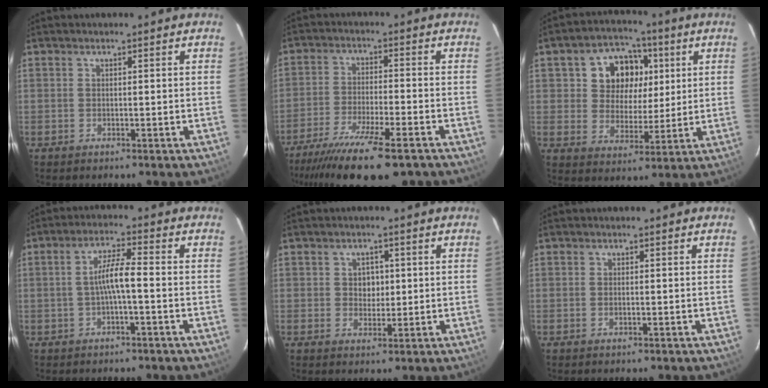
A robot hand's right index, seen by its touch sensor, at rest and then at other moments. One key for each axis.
{"total": 16.4, "fx": -12.5, "fy": 2.9, "fz": 10.2, "tx": -0.207, "ty": -0.042, "tz": -0.210}
{"total": 11.3, "fx": 3.3, "fy": 9.3, "fz": 5.4, "tx": -0.113, "ty": 0.026, "tz": 0.058}
{"total": 4.9, "fx": -1.1, "fy": 0.3, "fz": 4.8, "tx": -0.094, "ty": 0.009, "tz": -0.019}
{"total": 3.2, "fx": 0.4, "fy": 2.8, "fz": 1.5, "tx": -0.021, "ty": 0.007, "tz": 0.006}
{"total": 0.6, "fx": -0.2, "fy": 0.2, "fz": 0.6, "tx": -0.013, "ty": 0.001, "tz": -0.004}